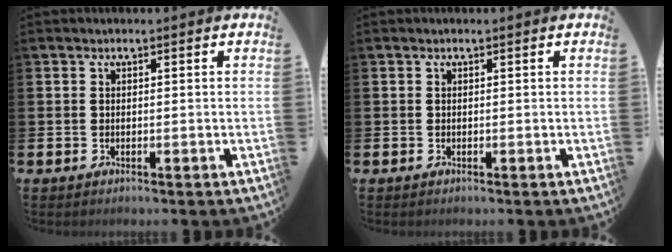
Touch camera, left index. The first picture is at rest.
{"total": 0.0}